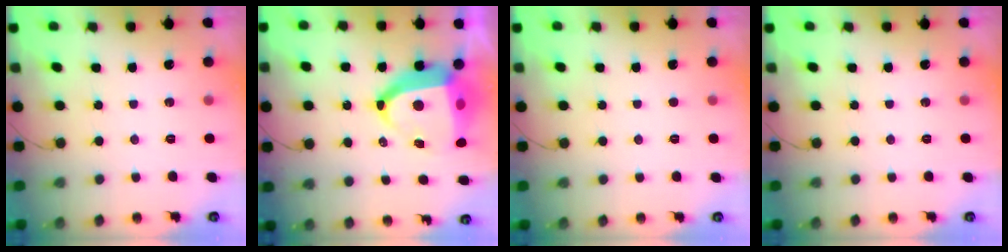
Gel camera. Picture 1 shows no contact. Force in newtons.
{"total": 15.2, "press": 15.0, "slide": 2.2}
{"total": 1.6, "press": 1.5, "slide": 0.2}
{"total": 0.0}